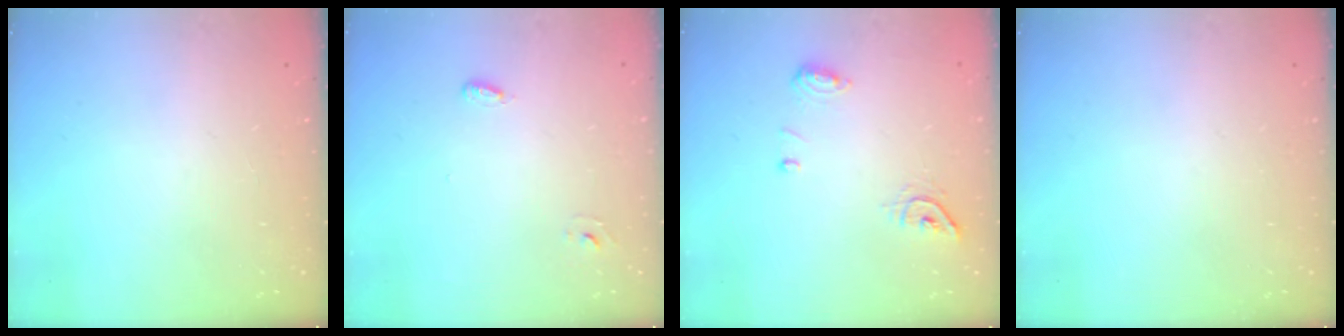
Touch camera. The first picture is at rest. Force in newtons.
{"total": 2.6, "press": 2.5, "slide": 0.6}
{"total": 7.9, "press": 7.8, "slide": 1.3}
{"total": 0.0}